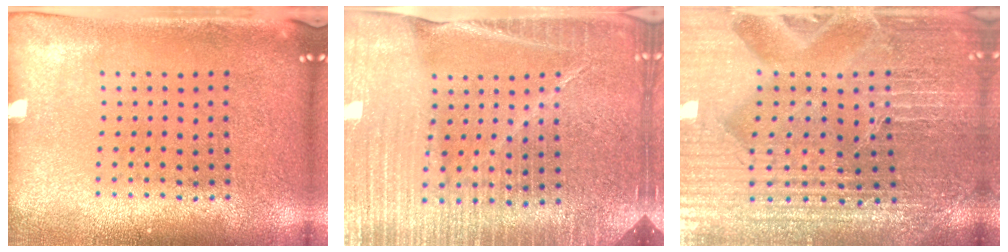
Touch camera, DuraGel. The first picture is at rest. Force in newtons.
{"total": 4.2, "press": 3.9, "slide": 1.6}
{"total": 4.5, "press": 4.4, "slide": 1.3}